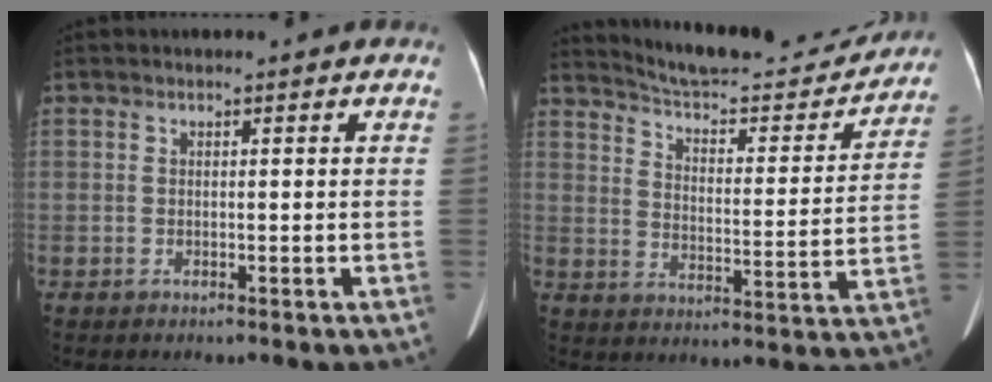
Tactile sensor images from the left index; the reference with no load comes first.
{"total": 20.1, "force": [19.1, 2.8, 5.6], "torque": [-0.076, -0.033, 0.258]}